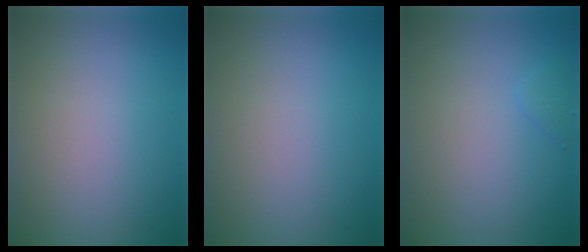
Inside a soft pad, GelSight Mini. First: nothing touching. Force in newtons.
{"total": 0.0}
{"total": 0.8, "press": 0.8, "slide": 0.0}